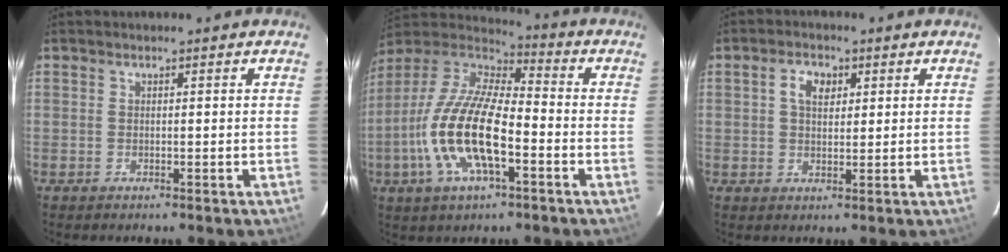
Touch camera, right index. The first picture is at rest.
{"total": 18.4, "force": [-5.6, 6.8, 16.2], "torque": [-0.333, -0.009, -0.112]}
{"total": 4.1, "force": [1.4, 2.7, 2.8], "torque": [-0.047, 0.011, 0.026]}